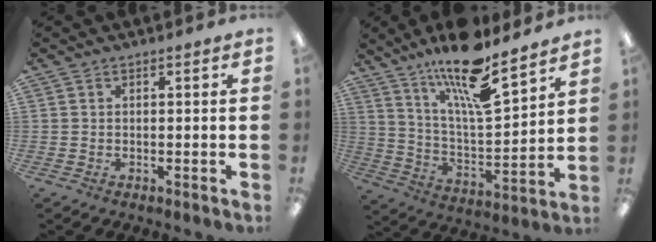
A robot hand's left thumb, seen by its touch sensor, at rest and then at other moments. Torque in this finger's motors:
{"motor_torque": [0.37, 0.70, 1.61, -1.16, 0.28]}